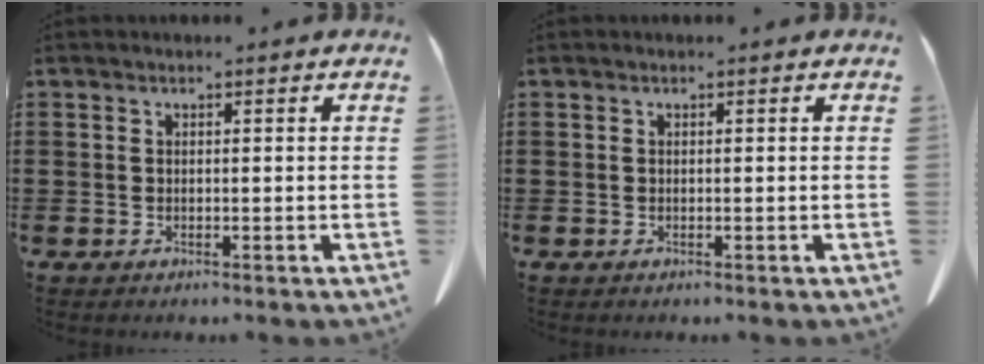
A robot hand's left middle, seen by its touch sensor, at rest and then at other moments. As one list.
[{"total": 0.0}]